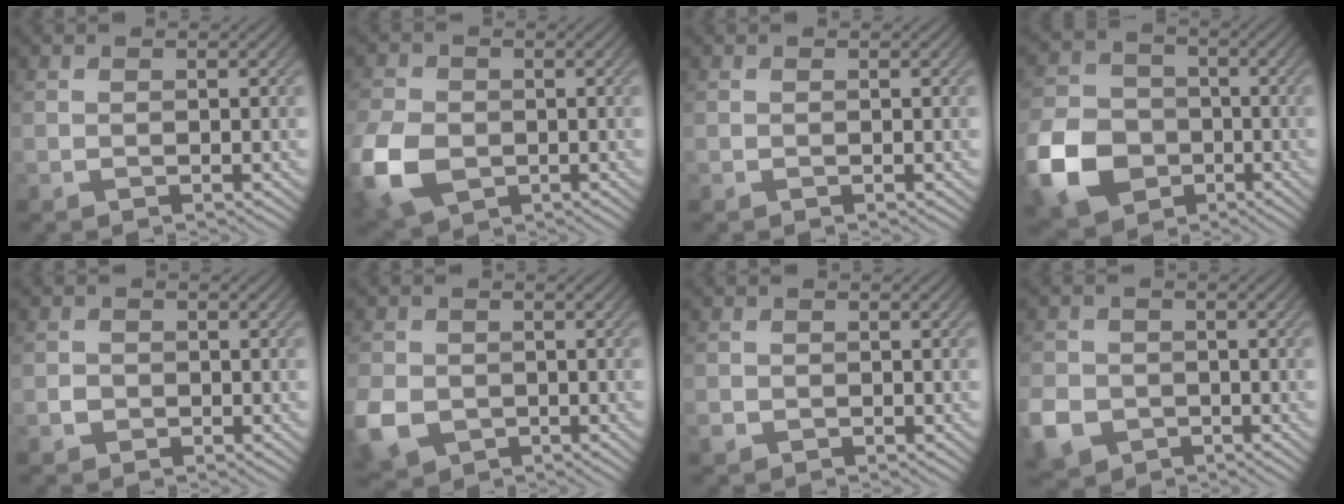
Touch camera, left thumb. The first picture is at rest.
{"total": 9.6, "force": [-2.7, 7.0, 6.1], "torque": [-0.181, -0.023, -0.058]}
{"total": 0.0}
{"total": 11.1, "force": [-4.3, 8.6, 5.5], "torque": [-0.147, -0.024, -0.100]}
{"total": 1.3, "force": [-0.5, 1.2, 0.3], "torque": [-0.004, -0.002, -0.012]}
{"total": 6.4, "force": [-1.9, 5.2, 3.2], "torque": [-0.100, -0.021, -0.041]}
{"total": 1.2, "force": [-0.6, 1.0, 0.3], "torque": [-0.008, -0.008, -0.014]}
{"total": 6.2, "force": [-2.6, 5.0, 2.6], "torque": [-0.077, -0.020, -0.057]}